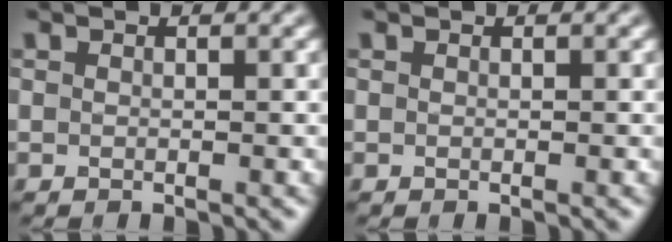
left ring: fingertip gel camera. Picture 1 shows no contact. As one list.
[{"total": 0.0}]